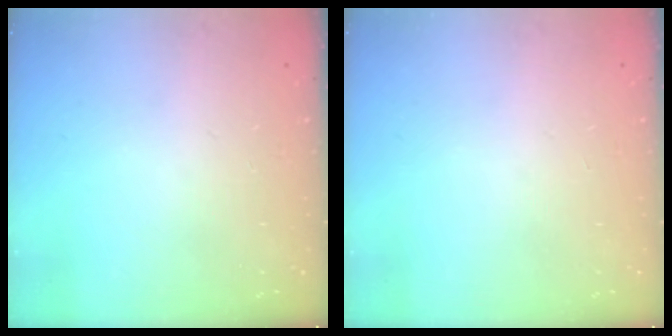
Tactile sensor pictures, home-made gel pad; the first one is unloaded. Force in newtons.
{"total": 0.0}